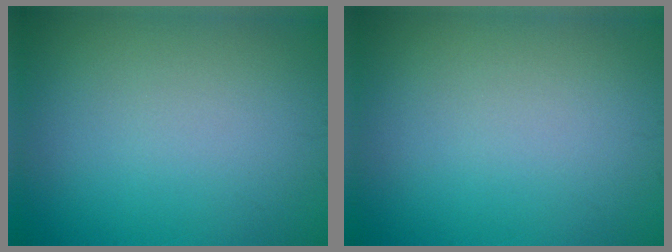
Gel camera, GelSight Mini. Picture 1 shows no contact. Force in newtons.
{"total": 0.0}